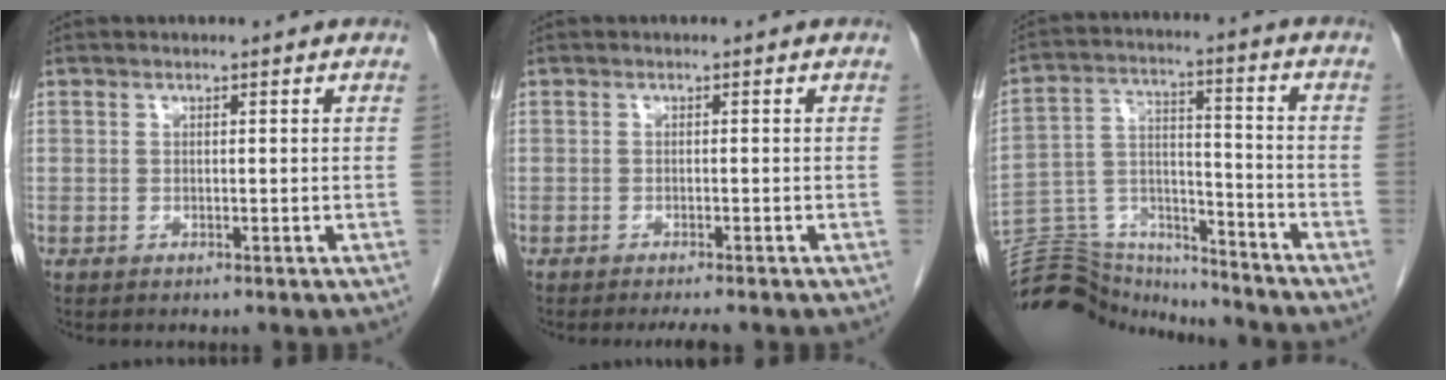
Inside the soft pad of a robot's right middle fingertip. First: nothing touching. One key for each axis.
{"total": 2.8, "fx": -2.4, "fy": 0.3, "fz": 1.4, "tx": -0.017, "ty": -0.006, "tz": -0.031}
{"total": 15.8, "fx": -15.5, "fy": 2.8, "fz": 1.8, "tx": -0.042, "ty": 0.049, "tz": -0.254}